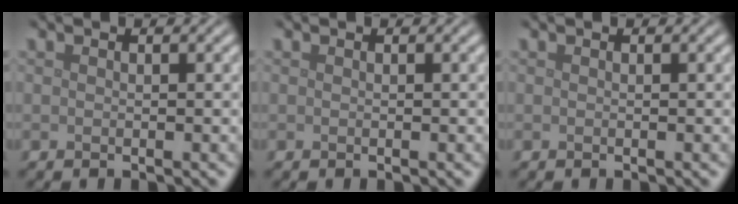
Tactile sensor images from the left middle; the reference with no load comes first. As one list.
[{"total": 0.0}, {"total": 0.0}]